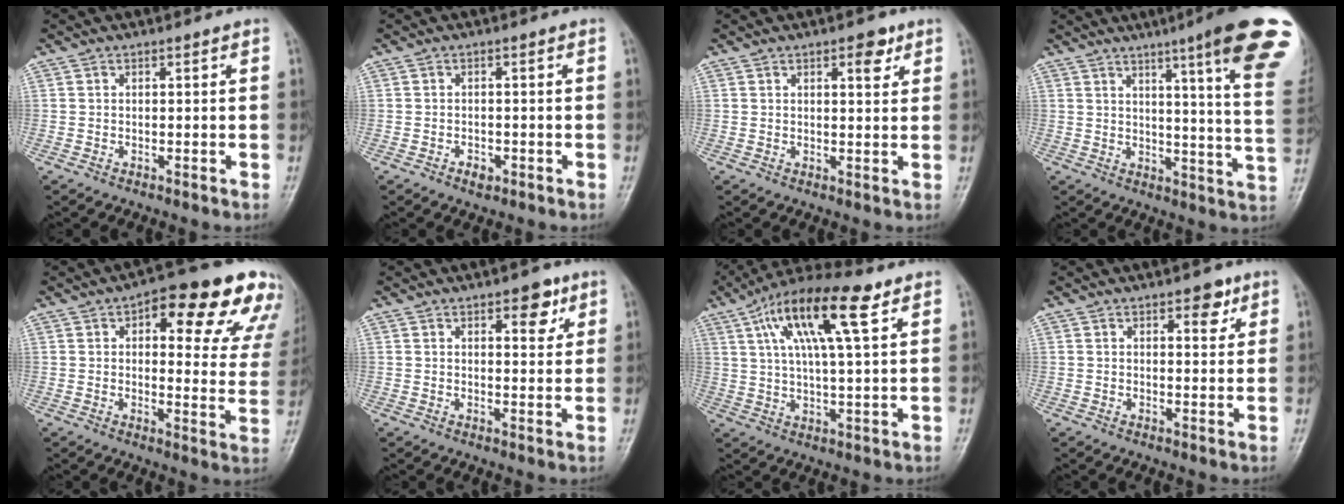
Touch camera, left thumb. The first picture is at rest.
{"total": 2.0, "force": [-1.1, 1.3, 1.1], "torque": [-0.013, 0.006, -0.014]}
{"total": 3.7, "force": [2.0, 1.5, 2.7], "torque": [-0.024, -0.008, 0.026]}
{"total": 20.8, "force": [12.4, 0.9, 16.6], "torque": [-0.200, -0.065, 0.147]}
{"total": 20.3, "force": [11.5, 7.9, 14.7], "torque": [-0.135, -0.020, 0.130]}
{"total": 5.4, "force": [3.0, 2.5, 3.7], "torque": [-0.029, -0.014, 0.037]}
{"total": 16.2, "force": [7.2, 4.3, 13.9], "torque": [-0.243, 0.005, 0.123]}
{"total": 4.0, "force": [2.3, 1.9, 2.7], "torque": [-0.017, -0.010, 0.028]}